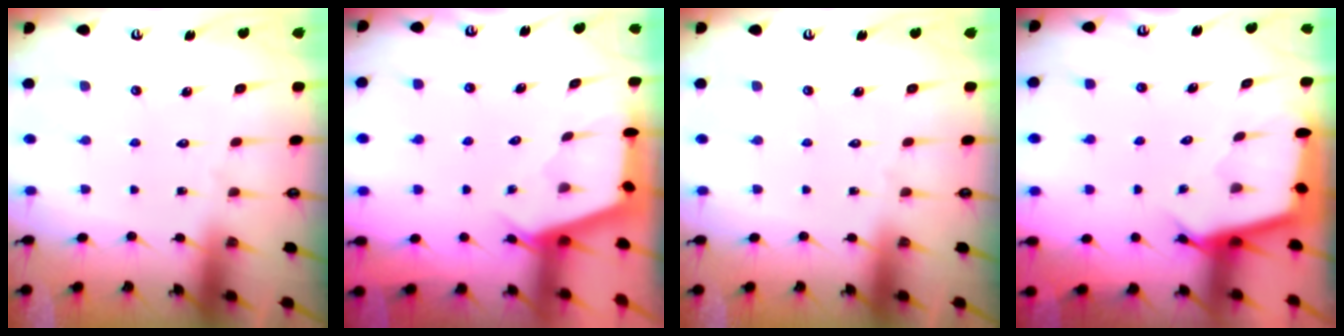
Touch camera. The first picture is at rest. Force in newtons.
{"total": 2.5, "press": 2.5, "slide": 0.3}
{"total": 0.0}
{"total": 2.8, "press": 2.8, "slide": 0.3}